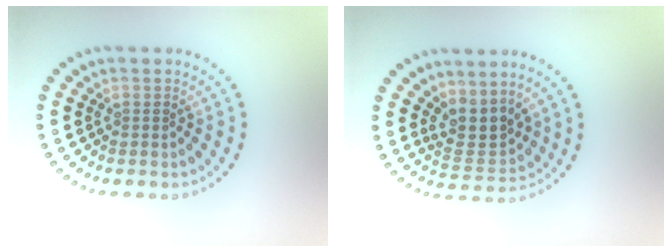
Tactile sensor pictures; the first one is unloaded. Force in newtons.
{"total": 3.1, "press": 2.3, "slide": 2.0}